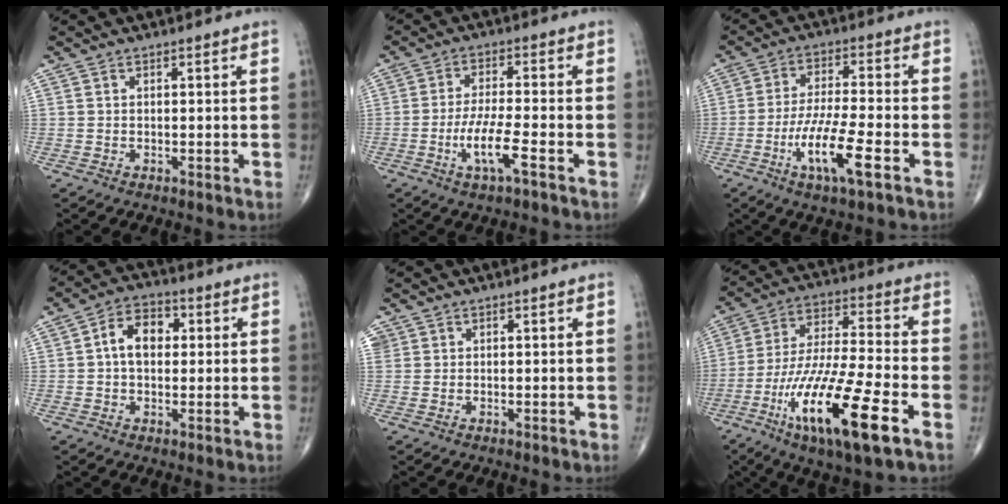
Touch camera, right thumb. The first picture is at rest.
{"total": 7.3, "force": [-3.1, 1.1, 6.5], "torque": [-0.135, 0.012, -0.058]}
{"total": 10.7, "force": [-4.6, 1.7, 9.5], "torque": [-0.194, 0.010, -0.085]}
{"total": 7.8, "force": [1.0, 5.3, 5.7], "torque": [-0.081, 0.020, 0.008]}
{"total": 1.4, "force": [0.6, 1.2, 0.2], "torque": [0.011, 0.001, 0.008]}
{"total": 21.2, "force": [-9.2, 4.4, 18.5], "torque": [-0.384, 0.012, -0.163]}